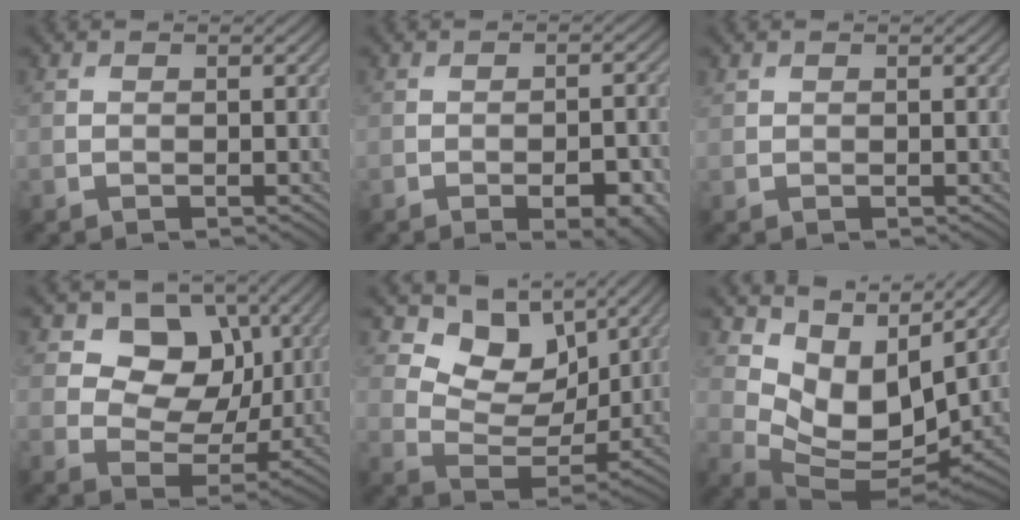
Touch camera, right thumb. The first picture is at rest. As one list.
[{"total": 6.2, "force": [-3.1, 2.4, 4.8], "torque": [-0.061, -0.001, -0.029]}, {"total": 0.6, "force": [0.5, 0.3, 0.1], "torque": [-0.004, -0.001, 0.015]}, {"total": 9.1, "force": [3.4, 7.0, 4.7], "torque": [-0.099, -0.014, 0.055]}, {"total": 9.6, "force": [5.5, 6.0, 5.2], "torque": [-0.099, -0.013, 0.093]}, {"total": 10.3, "force": [5.1, 5.7, 6.9], "torque": [-0.153, -0.011, 0.105]}]